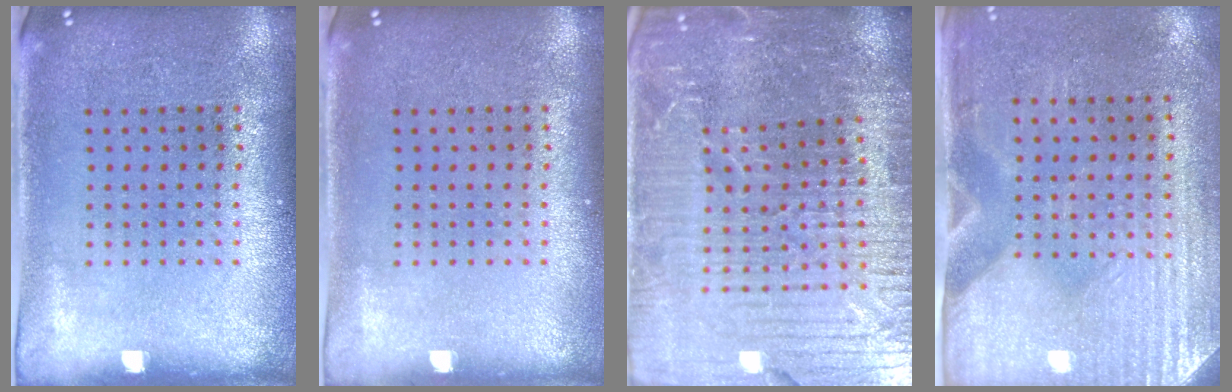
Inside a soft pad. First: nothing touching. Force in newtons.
{"total": 0.0}
{"total": 5.5, "press": 5.0, "slide": 2.2}
{"total": 3.0, "press": 2.6, "slide": 1.5}